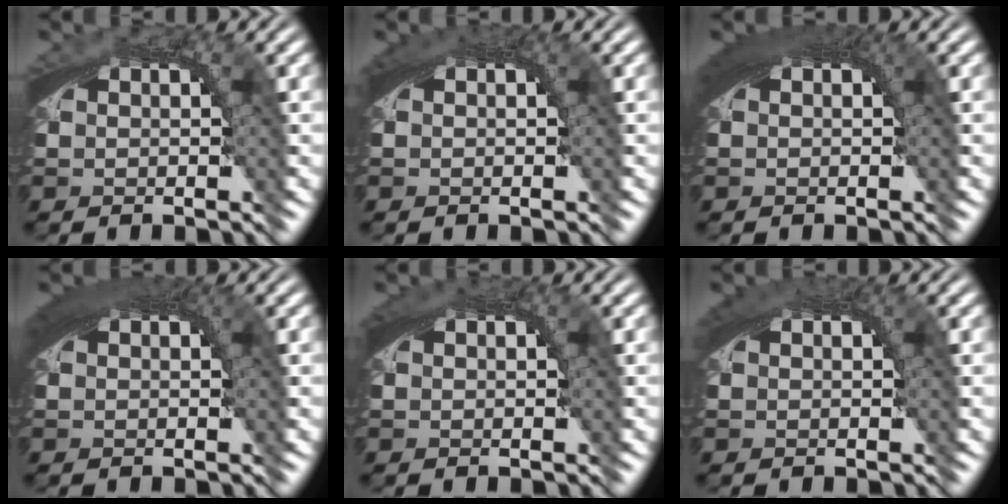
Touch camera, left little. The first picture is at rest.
{"total": 1.6, "force": [0.6, 0.2, 1.5], "torque": [-0.018, 0.003, 0.009]}
{"total": 3.2, "force": [1.1, 0.9, 2.9], "torque": [-0.031, 0.010, 0.013]}
{"total": 2.9, "force": [1.1, 0.8, 2.6], "torque": [-0.028, 0.009, 0.013]}
{"total": 1.3, "force": [0.4, 0.1, 1.2], "torque": [-0.016, 0.002, 0.007]}
{"total": 1.6, "force": [0.7, 0.3, 1.5], "torque": [-0.016, 0.004, 0.010]}